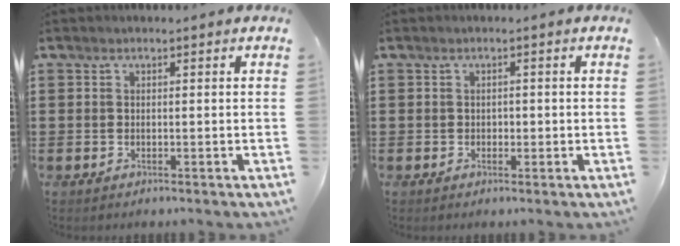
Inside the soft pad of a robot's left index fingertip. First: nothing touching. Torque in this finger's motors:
{"motor_torque": [-0.02, -0.09, 0.01, 0.00]}